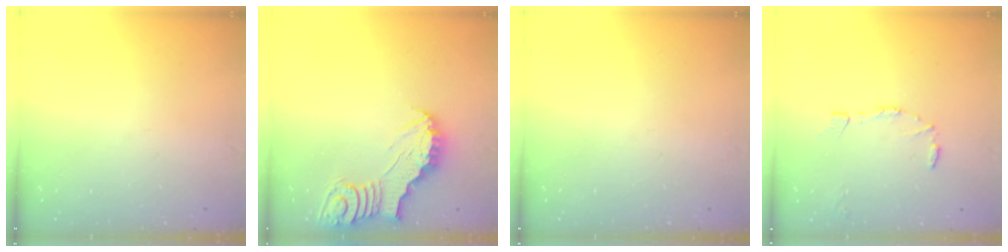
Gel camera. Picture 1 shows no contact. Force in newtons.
{"total": 3.4, "press": 3.3, "slide": 0.4}
{"total": 0.0}
{"total": 4.8, "press": 4.7, "slide": 0.3}